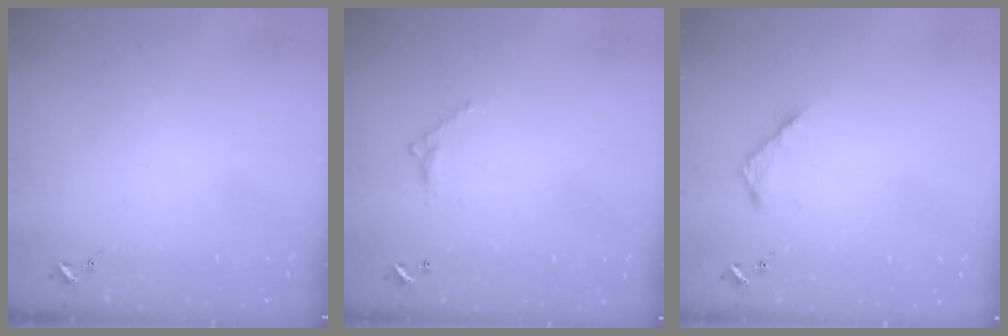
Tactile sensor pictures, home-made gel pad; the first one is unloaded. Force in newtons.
{"total": 4.6, "press": 4.6, "slide": 0.3}
{"total": 4.6, "press": 4.6, "slide": 0.5}